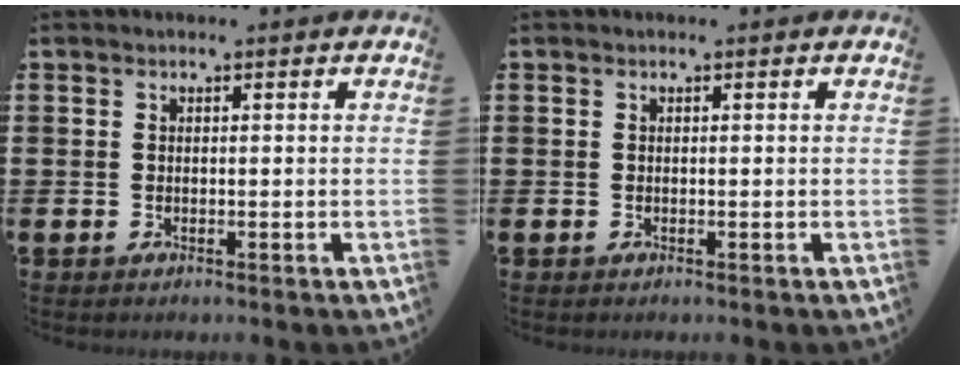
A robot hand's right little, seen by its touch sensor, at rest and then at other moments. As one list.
[{"total": 0.0}]